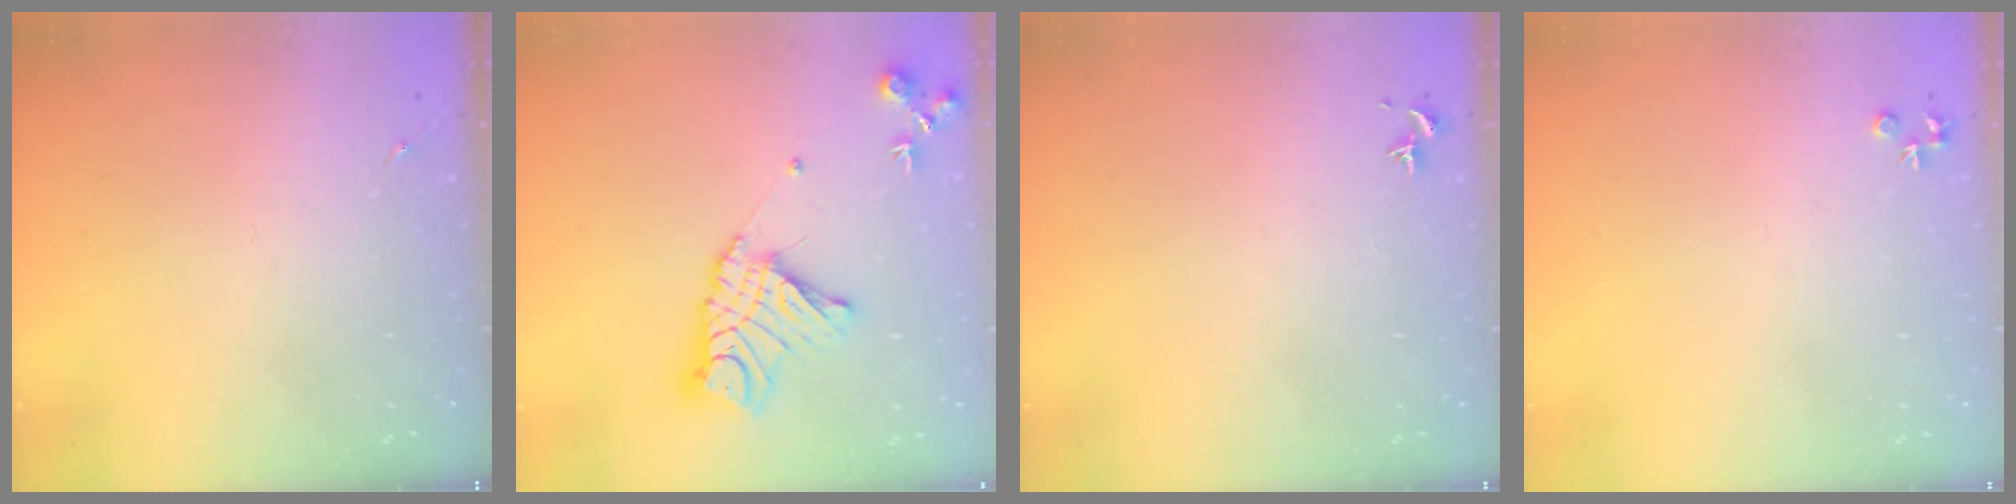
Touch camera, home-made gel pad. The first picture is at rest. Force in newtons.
{"total": 15.8, "press": 15.7, "slide": 1.4}
{"total": 0.7, "press": 0.5, "slide": 0.4}
{"total": 4.0, "press": 4.0, "slide": 0.6}